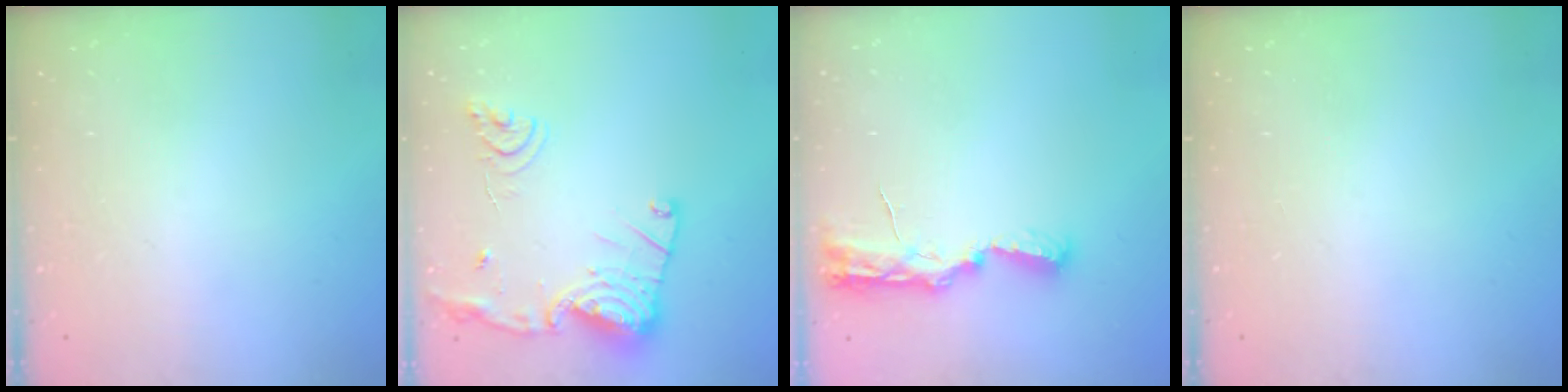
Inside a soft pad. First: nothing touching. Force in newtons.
{"total": 16.3, "press": 16.2, "slide": 1.5}
{"total": 8.1, "press": 8.1, "slide": 0.8}
{"total": 0.0}